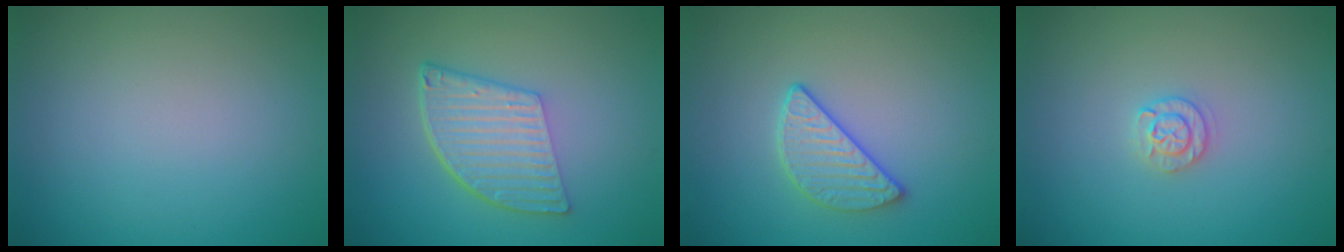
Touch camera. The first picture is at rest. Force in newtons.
{"total": 6.1, "press": 4.1, "slide": 4.5}
{"total": 2.9, "press": 2.6, "slide": 1.3}
{"total": 1.7, "press": 1.7, "slide": 0.3}